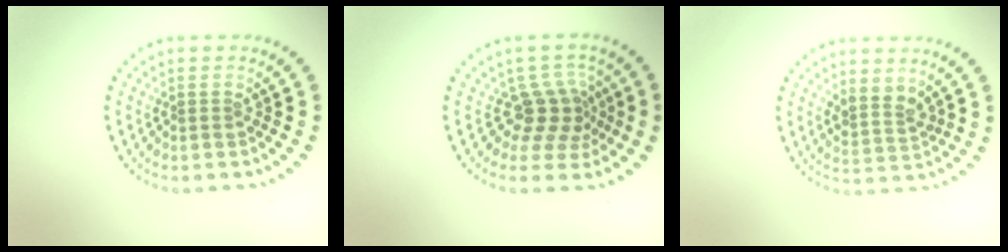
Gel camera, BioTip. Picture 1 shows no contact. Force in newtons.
{"total": 3.3, "press": 2.4, "slide": 2.3}
{"total": 2.4, "press": 1.9, "slide": 1.5}